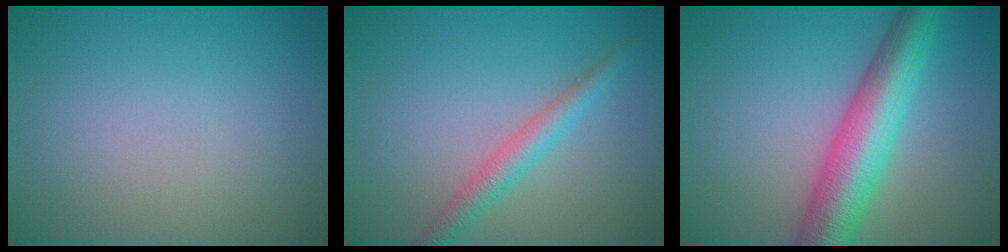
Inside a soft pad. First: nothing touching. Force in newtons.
{"total": 2.8, "press": 2.8, "slide": 0.0}
{"total": 7.9, "press": 7.9, "slide": 0.2}